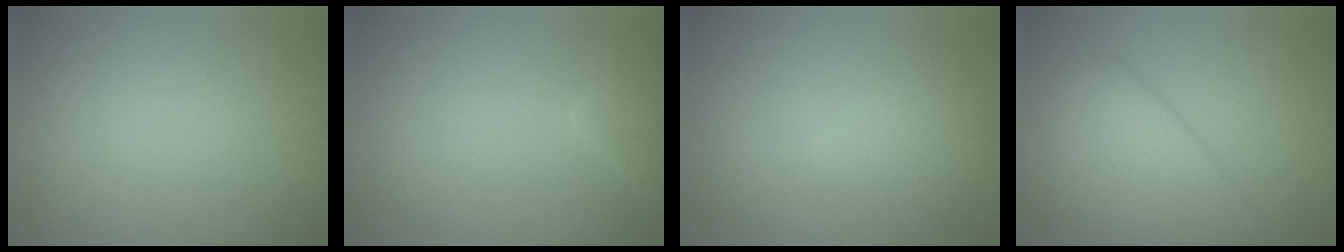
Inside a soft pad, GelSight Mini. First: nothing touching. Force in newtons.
{"total": 2.6, "press": 2.6, "slide": 0.2}
{"total": 3.0, "press": 3.0, "slide": 0.2}
{"total": 7.0, "press": 7.0, "slide": 0.5}